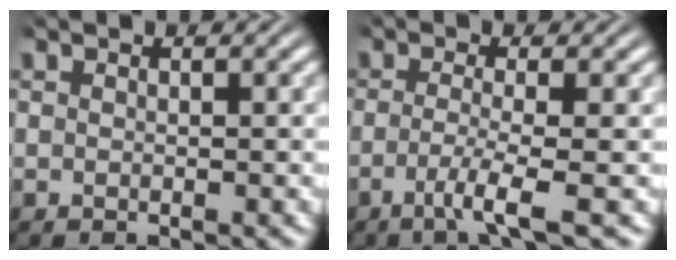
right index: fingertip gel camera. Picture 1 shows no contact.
{"total": 3.3, "force": [-1.5, -0.2, 2.9], "torque": [-0.067, -0.025, -0.017]}